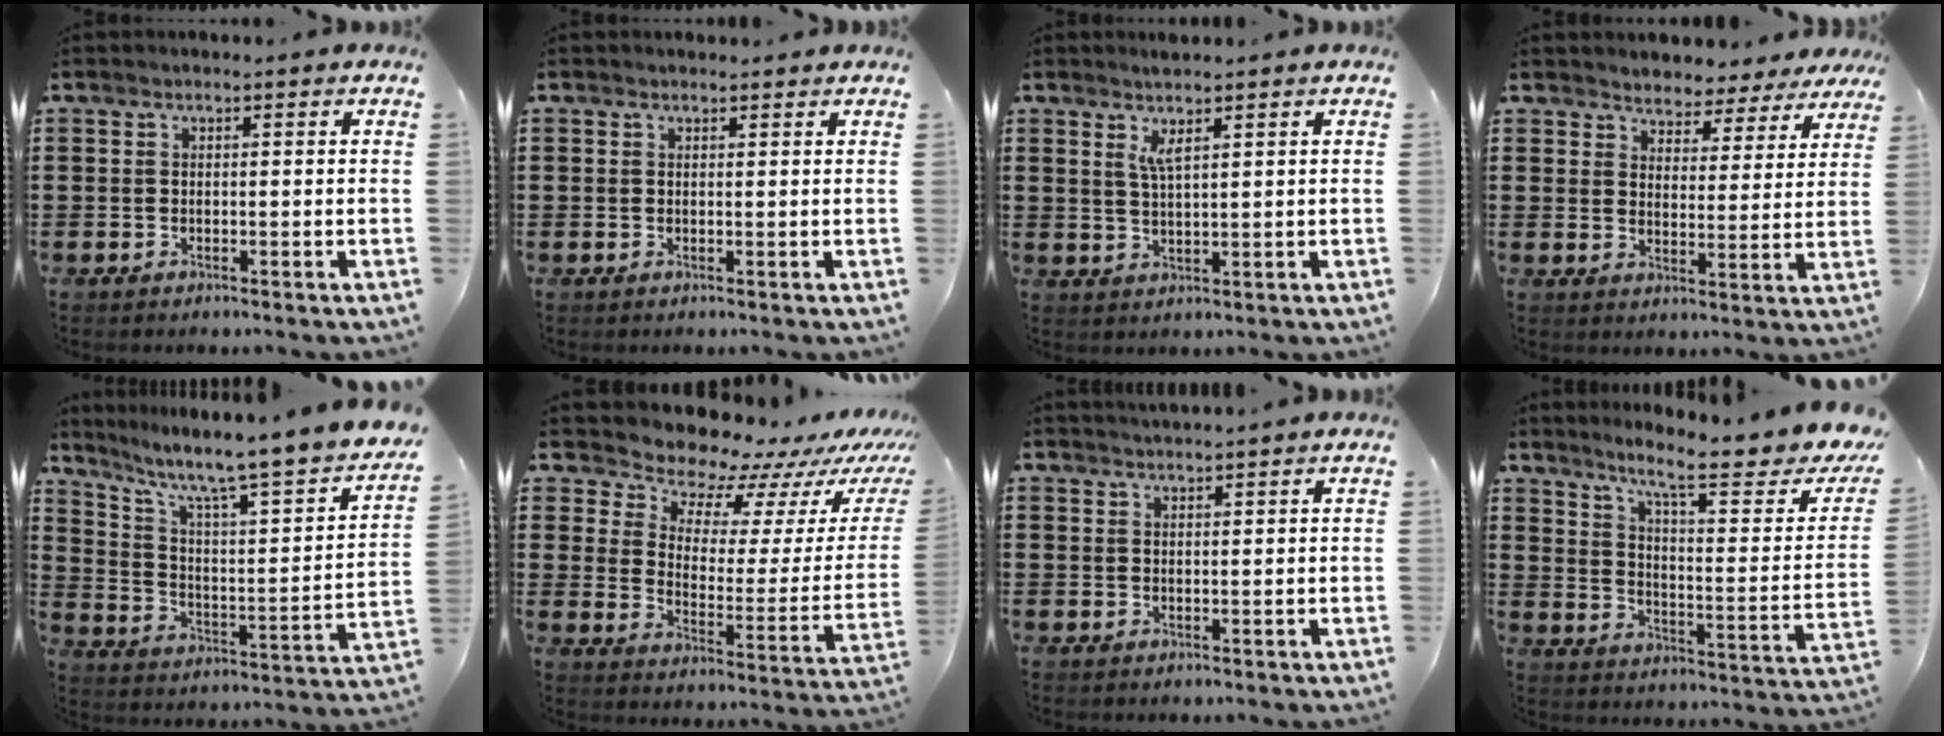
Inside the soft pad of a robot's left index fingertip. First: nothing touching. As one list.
[{"total": 0.7, "force": [0.7, 0.3, 0.0], "torque": [-0.003, 0.001, 0.014]}, {"total": 3.1, "force": [1.9, 0.3, 2.5], "torque": [-0.053, 0.001, 0.033]}, {"total": 3.6, "force": [3.4, 0.9, -0.5], "torque": [-0.015, -0.022, 0.057]}, {"total": 7.7, "force": [6.1, 0.3, 4.7], "torque": [-0.110, -0.059, 0.088]}, {"total": 7.6, "force": [7.0, 2.8, 0.9], "torque": [-0.047, -0.065, 0.120]}, {"total": 1.3, "force": [1.3, -0.2, 0.0], "torque": [-0.002, -0.001, 0.026]}, {"total": 11.2, "force": [8.4, 1.0, 7.3], "torque": [-0.140, -0.063, 0.130]}]